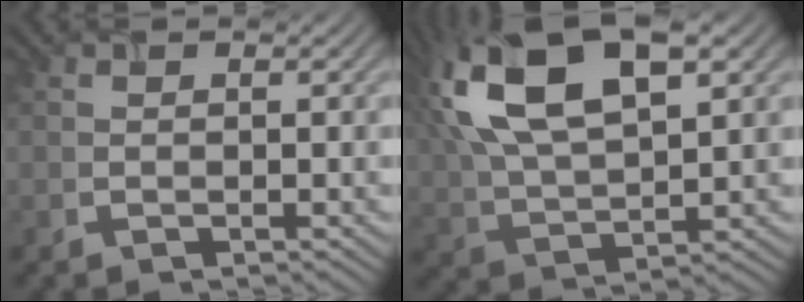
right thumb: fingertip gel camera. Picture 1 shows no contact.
{"total": 15.2, "force": [6.3, 7.1, 11.9], "torque": [-0.268, 0.020, 0.121]}